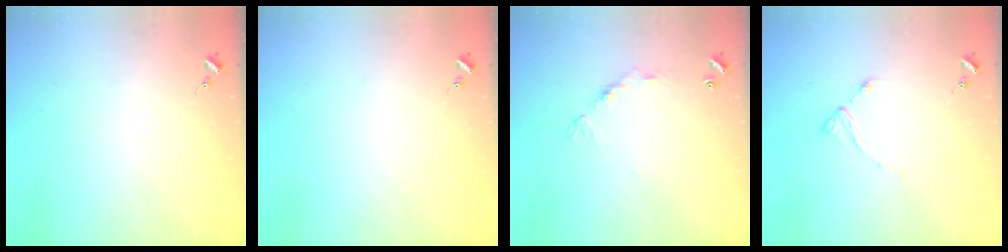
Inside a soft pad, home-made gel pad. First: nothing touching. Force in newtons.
{"total": 0.0}
{"total": 6.1, "press": 6.1, "slide": 0.5}
{"total": 2.7, "press": 2.7, "slide": 0.4}